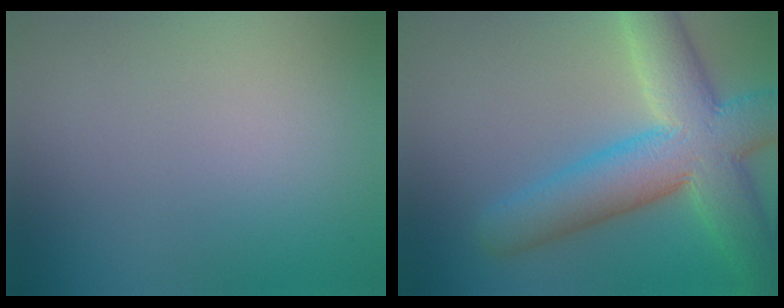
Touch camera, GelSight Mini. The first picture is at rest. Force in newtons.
{"total": 10.1, "press": 10.0, "slide": 0.7}